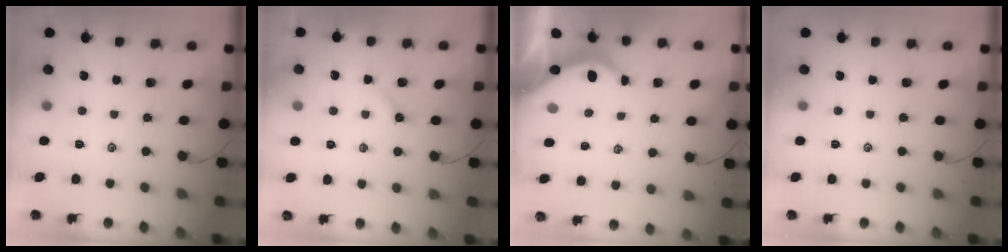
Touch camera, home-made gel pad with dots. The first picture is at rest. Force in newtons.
{"total": 3.2, "press": 3.1, "slide": 0.5}
{"total": 3.6, "press": 3.6, "slide": 0.4}
{"total": 0.0}